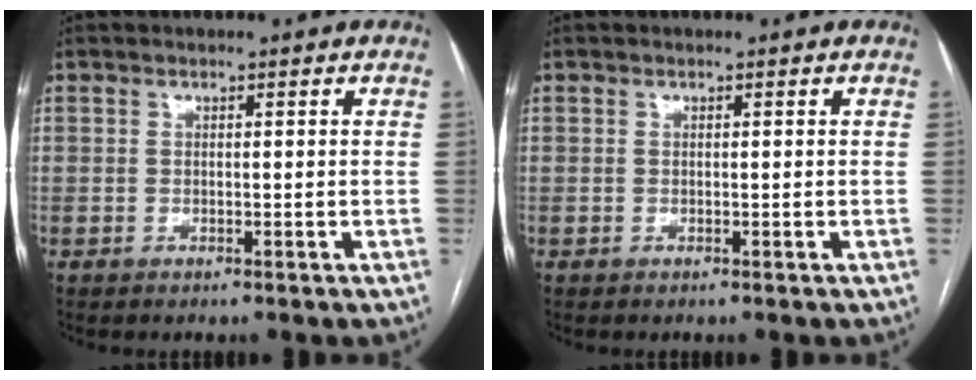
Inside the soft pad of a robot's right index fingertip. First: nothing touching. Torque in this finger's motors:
{"motor_torque": [0.01, 0.00, 0.00, 0.00]}